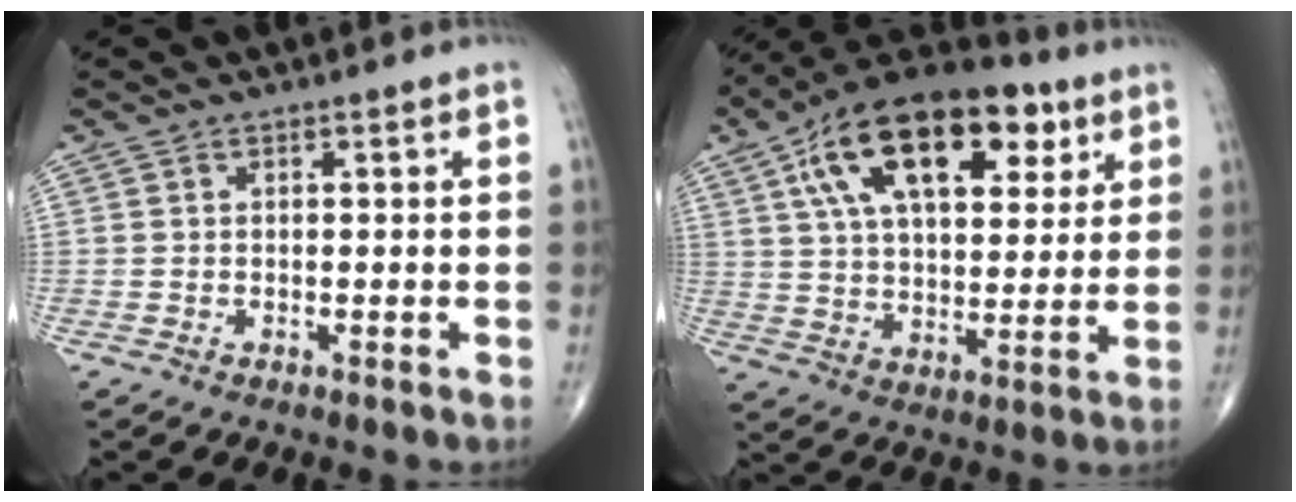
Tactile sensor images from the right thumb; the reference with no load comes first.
{"total": 23.6, "force": [10.1, 12.2, 17.5], "torque": [-0.275, -0.001, 0.166]}